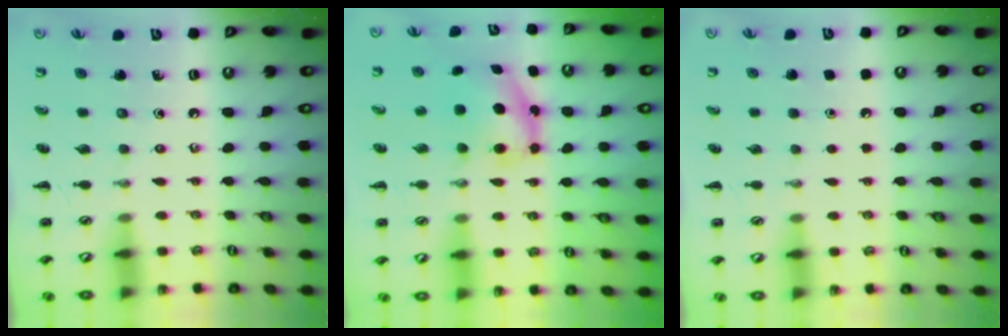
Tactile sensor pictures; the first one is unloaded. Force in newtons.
{"total": 6.1, "press": 6.0, "slide": 0.9}
{"total": 2.3, "press": 2.3, "slide": 0.1}